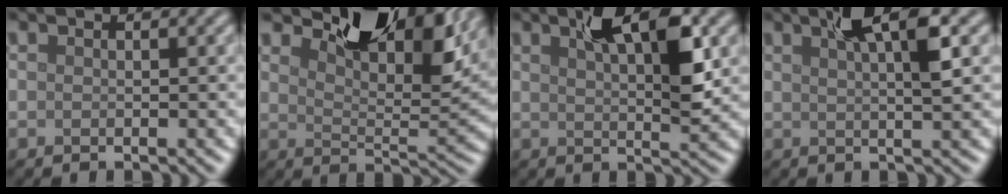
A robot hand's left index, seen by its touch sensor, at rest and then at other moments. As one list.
[{"total": 8.8, "force": [5.9, 3.3, 5.5], "torque": [-0.082, -0.002, 0.095]}, {"total": 5.8, "force": [2.7, 1.6, 4.9], "torque": [-0.077, 0.004, 0.042]}, {"total": 5.0, "force": [2.4, 0.9, 4.2], "torque": [-0.062, 0.010, 0.036]}]